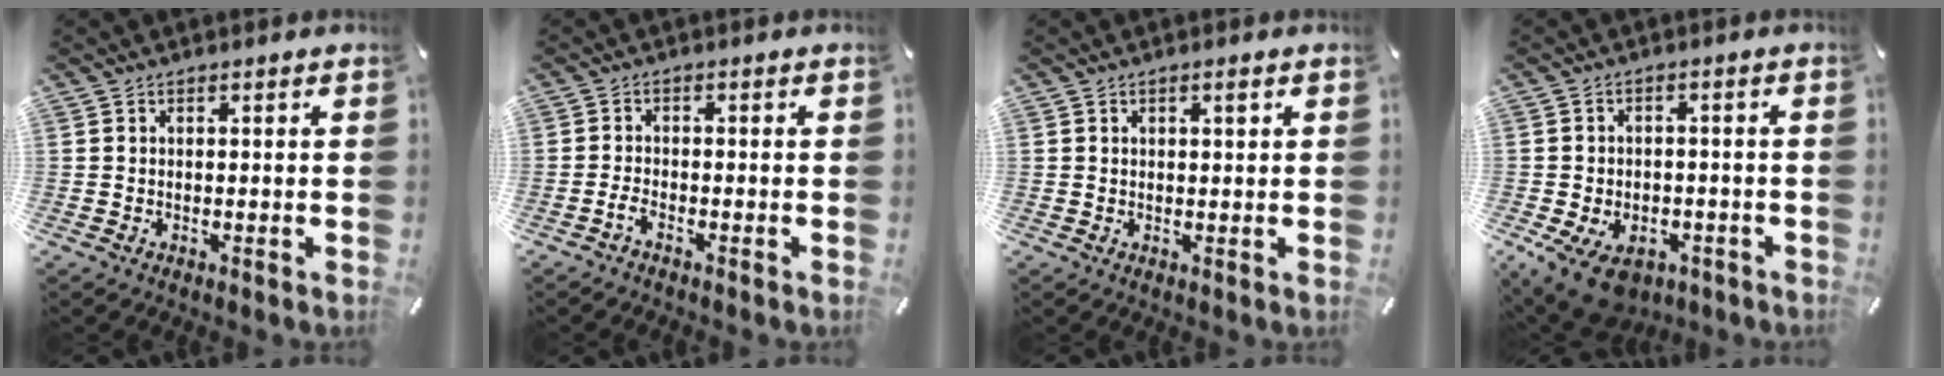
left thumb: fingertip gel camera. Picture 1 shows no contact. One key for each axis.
{"total": 2.1, "fx": -1.4, "fy": 0.5, "fz": 1.4, "tx": -0.034, "ty": 0.000, "tz": -0.027}
{"total": 1.3, "fx": 0.5, "fy": 0.5, "fz": 1.1, "tx": -0.022, "ty": 0.004, "tz": 0.008}
{"total": 9.1, "fx": -4.7, "fy": 5.9, "fz": 5.0, "tx": -0.105, "ty": 0.025, "tz": -0.079}